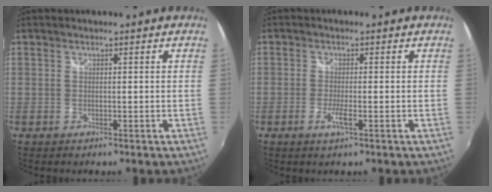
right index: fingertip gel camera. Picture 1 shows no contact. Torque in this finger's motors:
{"motor_torque": [0.28, 0.27, 0.22, 0.06]}